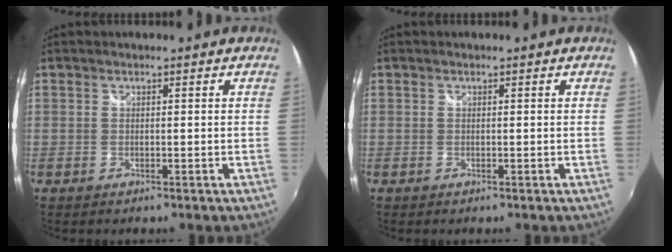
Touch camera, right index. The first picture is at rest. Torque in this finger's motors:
{"motor_torque": [0.00, 0.00, 0.00, 0.01]}